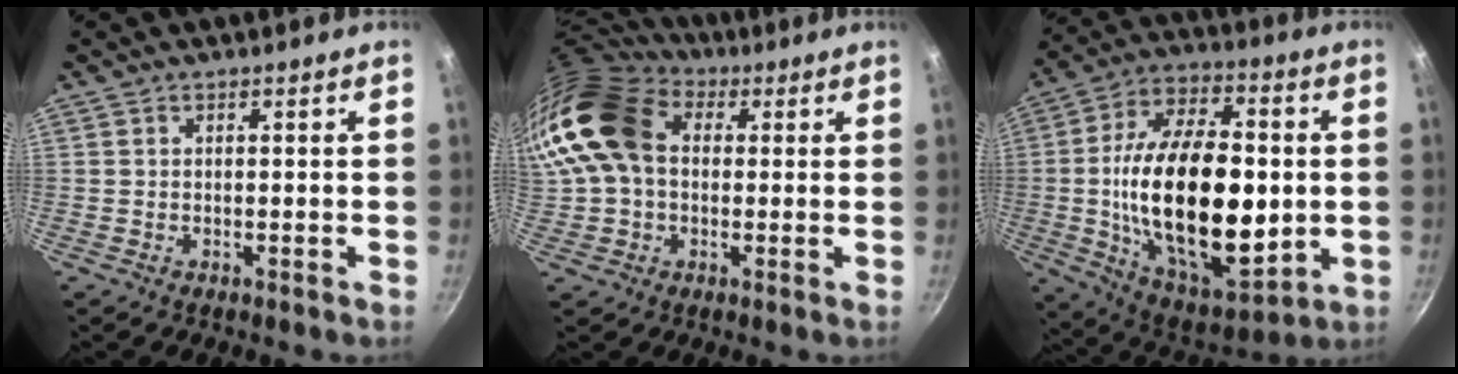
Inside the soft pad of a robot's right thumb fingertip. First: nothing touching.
{"total": 17.3, "force": [2.4, 12.8, 11.3], "torque": [-0.216, 0.033, 0.030]}
{"total": 29.9, "force": [-1.0, 15.9, 25.2], "torque": [-0.421, 0.000, -0.011]}